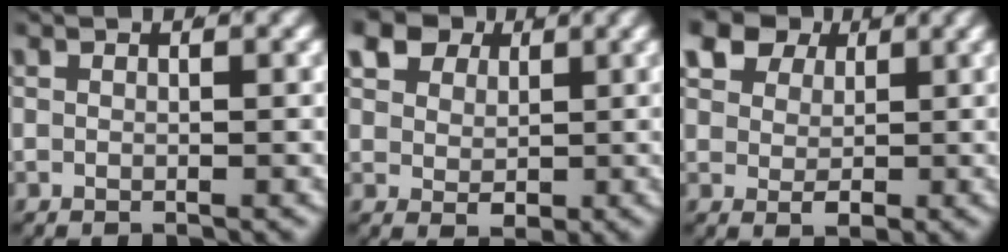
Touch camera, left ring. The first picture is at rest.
{"total": 7.0, "force": [3.2, 5.1, 3.6], "torque": [-0.069, -0.008, 0.057]}
{"total": 7.5, "force": [3.4, 5.3, 4.0], "torque": [-0.073, -0.006, 0.060]}